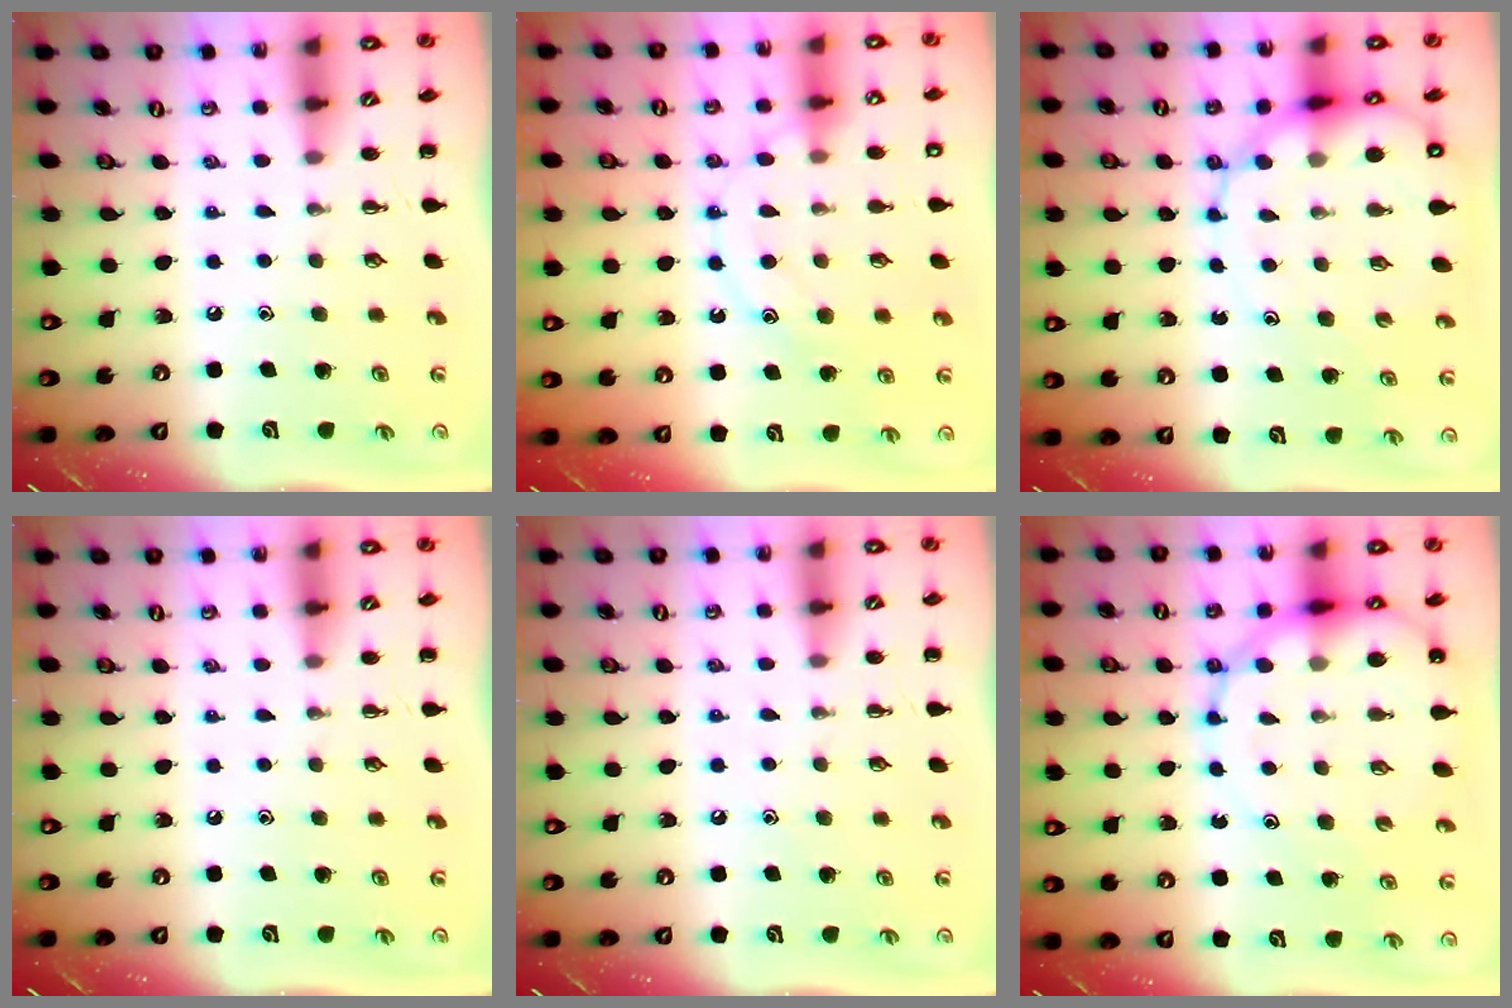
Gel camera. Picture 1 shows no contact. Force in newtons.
{"total": 12.8, "press": 12.8, "slide": 0.7}
{"total": 12.3, "press": 11.8, "slide": 3.7}
{"total": 0.0}
{"total": 4.7, "press": 4.4, "slide": 1.5}
{"total": 16.2, "press": 15.6, "slide": 4.3}